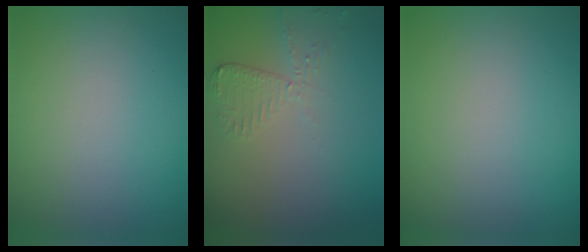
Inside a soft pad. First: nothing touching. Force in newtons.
{"total": 1.9, "press": 1.9, "slide": 0.4}
{"total": 0.0}